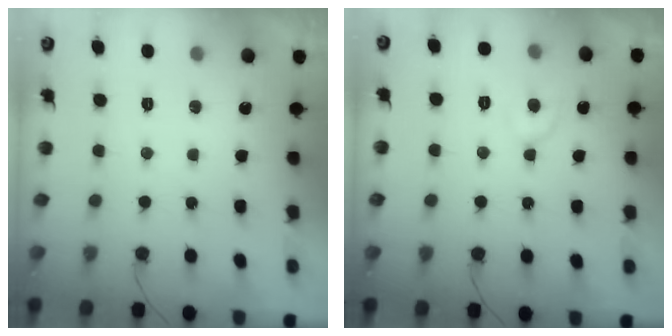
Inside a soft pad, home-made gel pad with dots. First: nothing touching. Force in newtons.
{"total": 5.3, "press": 5.3, "slide": 0.4}